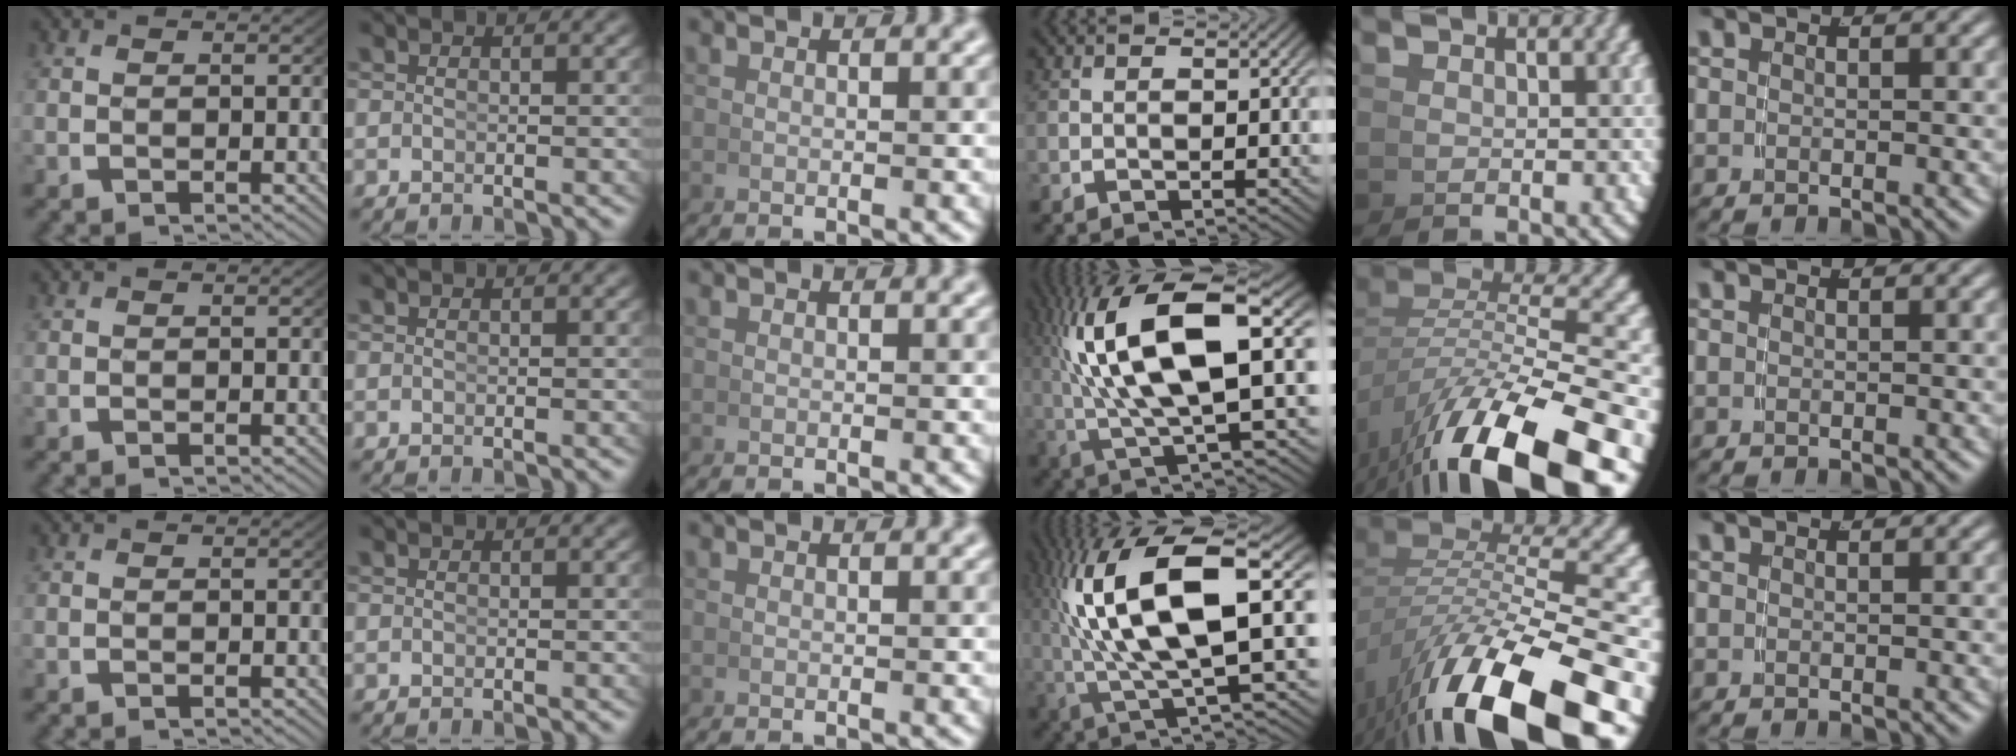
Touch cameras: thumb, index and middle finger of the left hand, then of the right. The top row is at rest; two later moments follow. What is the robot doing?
{"motion": "lift_and_place", "object": "cup"}